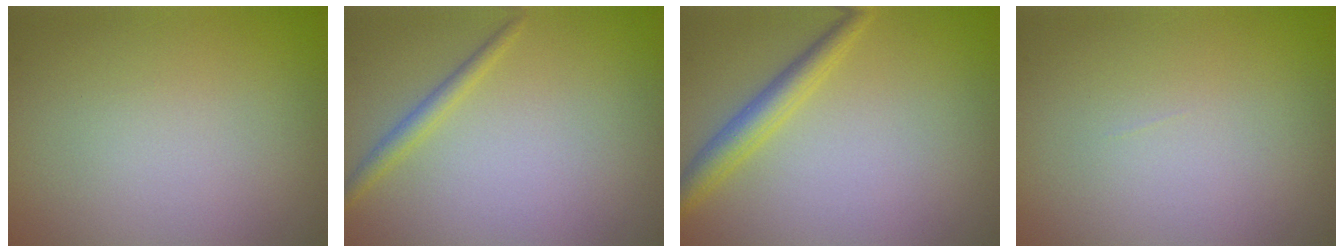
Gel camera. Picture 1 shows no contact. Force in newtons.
{"total": 1.4, "press": 1.4, "slide": 0.1}
{"total": 2.6, "press": 2.6, "slide": 0.0}
{"total": 0.0}